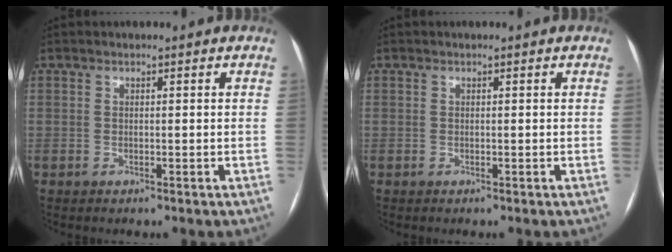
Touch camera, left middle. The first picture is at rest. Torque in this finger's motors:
{"motor_torque": [0.08, -0.16, 0.00, 0.00]}